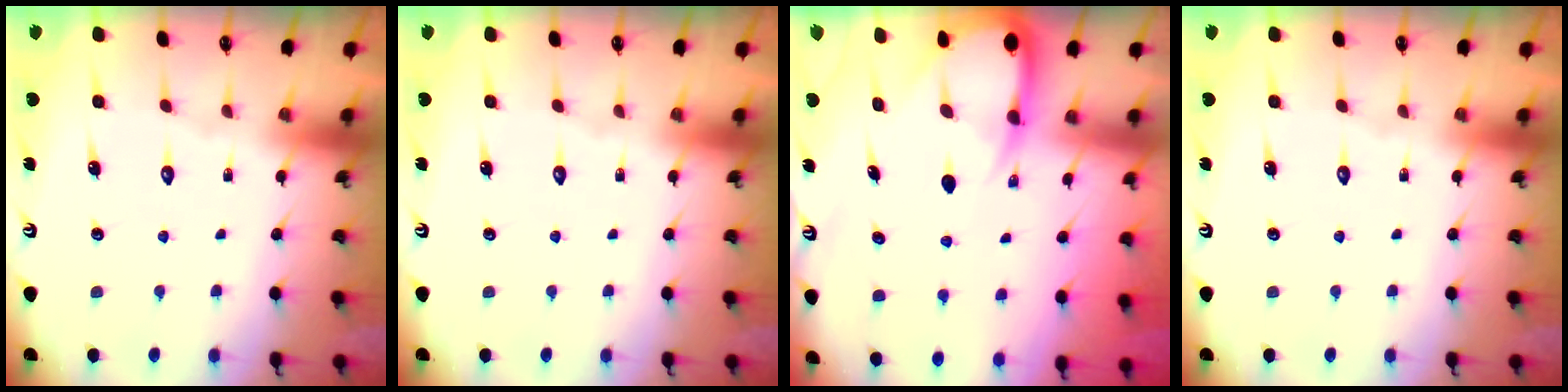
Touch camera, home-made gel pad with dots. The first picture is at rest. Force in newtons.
{"total": 0.0}
{"total": 5.8, "press": 5.8, "slide": 0.6}
{"total": 0.0}